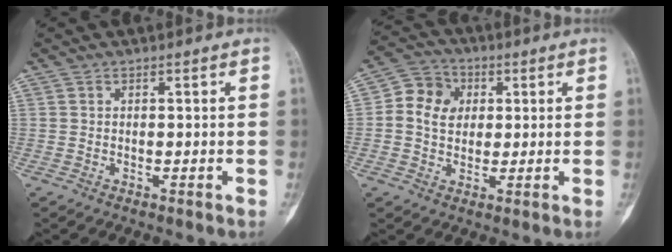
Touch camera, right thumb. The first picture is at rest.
{"total": 8.6, "force": [1.3, 7.2, 4.6], "torque": [-0.055, 0.009, 0.012]}